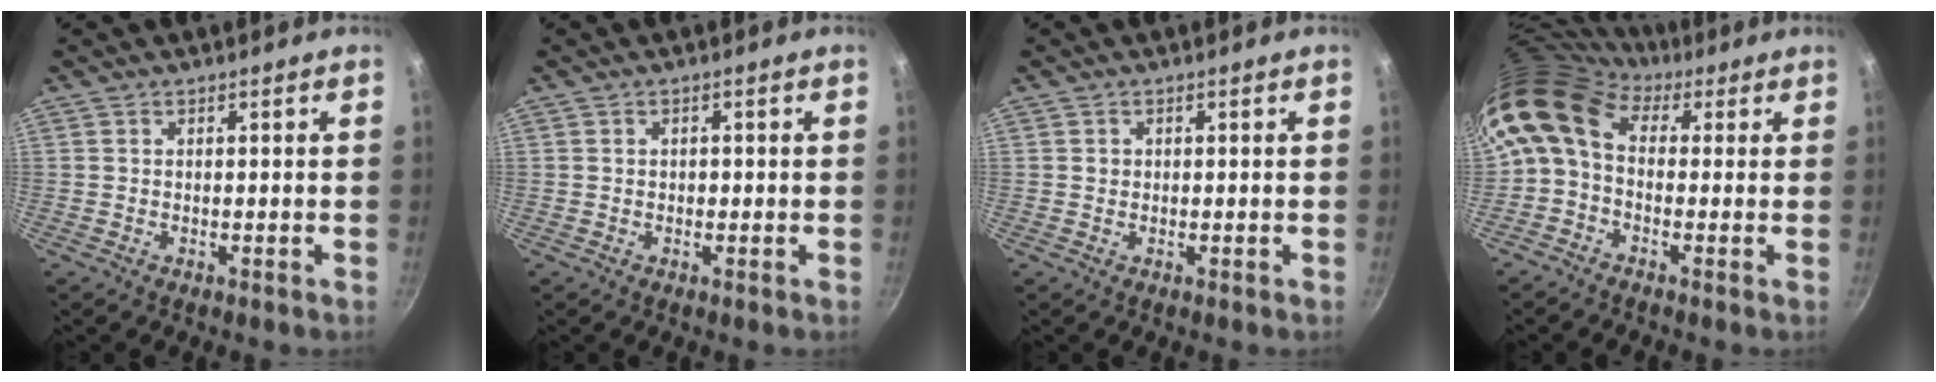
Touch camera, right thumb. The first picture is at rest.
{"total": 0.9, "force": [-0.1, 0.7, 0.5], "torque": [-0.004, 0.004, 0.000]}
{"total": 0.9, "force": [0.1, 0.8, 0.2], "torque": [0.000, 0.002, 0.001]}
{"total": 10.4, "force": [1.3, 7.5, 7.1], "torque": [-0.137, 0.029, -0.001]}